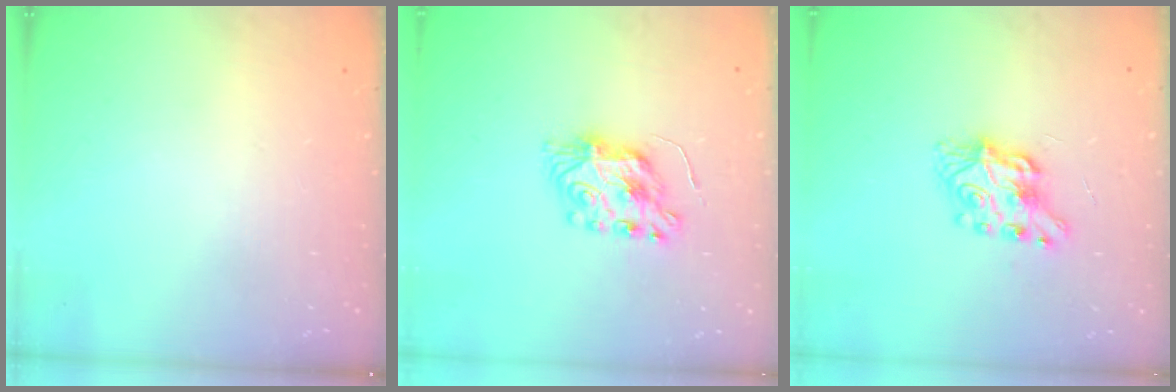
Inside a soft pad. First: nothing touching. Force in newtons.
{"total": 7.9, "press": 7.9, "slide": 0.5}
{"total": 7.9, "press": 7.9, "slide": 0.3}